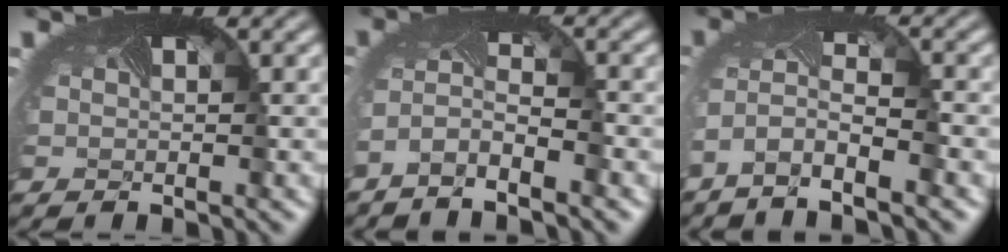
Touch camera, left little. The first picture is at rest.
{"total": 2.9, "force": [-2.6, 0.1, 1.5], "torque": [-0.037, -0.005, -0.054]}
{"total": 4.0, "force": [-3.0, 0.5, 2.5], "torque": [-0.060, -0.006, -0.062]}